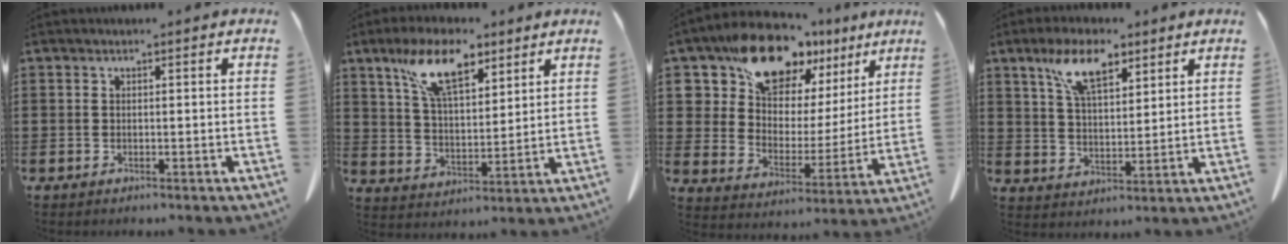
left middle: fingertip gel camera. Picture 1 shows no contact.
{"total": 11.0, "force": [7.2, 4.3, 7.1], "torque": [-0.149, -0.007, 0.131]}
{"total": 14.1, "force": [11.7, 6.3, 4.7], "torque": [-0.128, -0.068, 0.217]}
{"total": 9.2, "force": [5.9, 3.7, 6.1], "torque": [-0.128, 0.000, 0.105]}